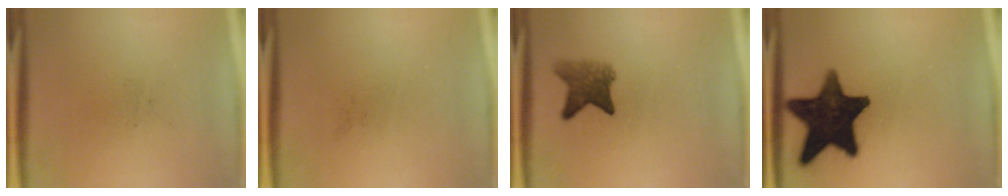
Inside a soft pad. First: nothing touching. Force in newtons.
{"total": 0.0}
{"total": 4.5}
{"total": 16.8}